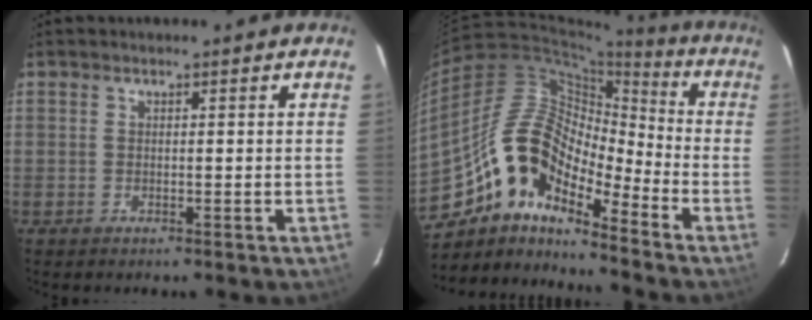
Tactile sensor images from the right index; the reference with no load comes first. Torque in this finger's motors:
{"motor_torque": [0.49, -0.50, 0.06, -0.06]}